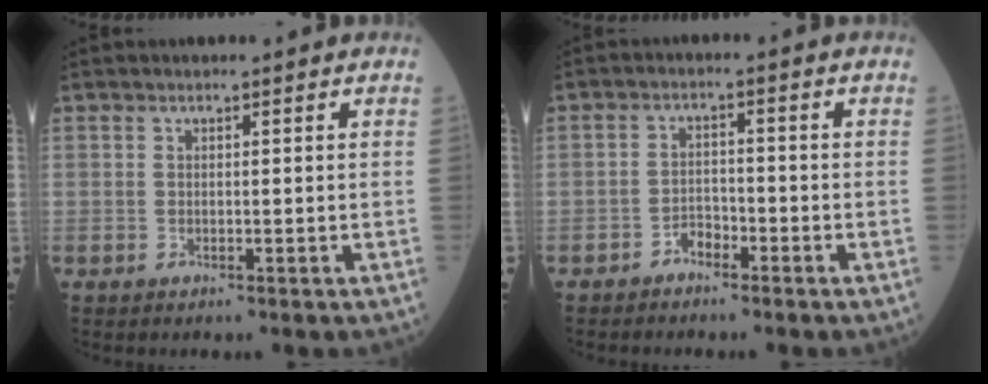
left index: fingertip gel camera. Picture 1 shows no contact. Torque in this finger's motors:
{"motor_torque": [-0.18, 0.10, 0.03, 0.00]}